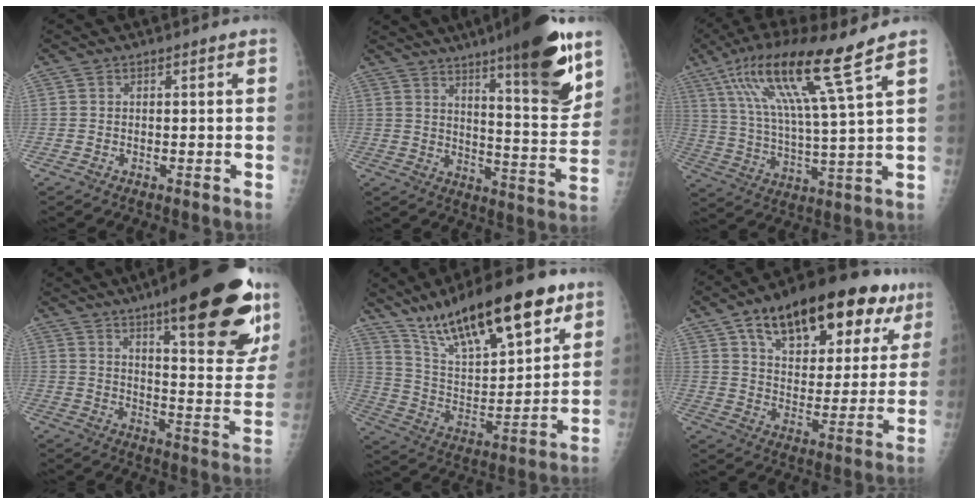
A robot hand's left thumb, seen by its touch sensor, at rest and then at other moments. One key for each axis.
{"total": 19.9, "fx": 12.2, "fy": 3.6, "fz": 15.4, "tx": -0.192, "ty": -0.072, "tz": 0.182}
{"total": 16.8, "fx": 9.8, "fy": 0.3, "fz": 13.6, "tx": -0.259, "ty": -0.029, "tz": 0.181}
{"total": 28.0, "fx": 17.0, "fy": 6.9, "fz": 21.1, "tx": -0.253, "ty": -0.070, "tz": 0.240}
{"total": 24.8, "fx": 15.9, "fy": 8.1, "fz": 17.1, "tx": -0.253, "ty": -0.044, "tz": 0.278}
{"total": 26.7, "fx": 14.5, "fy": 12.5, "fz": 18.7, "tx": -0.242, "ty": -0.005, "tz": 0.221}